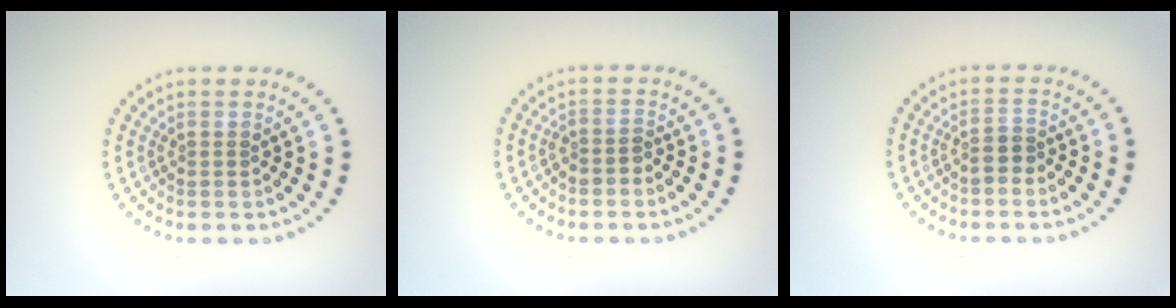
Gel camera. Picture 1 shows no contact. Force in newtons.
{"total": 1.3, "press": 1.1, "slide": 0.7}
{"total": 1.6, "press": 1.4, "slide": 0.7}